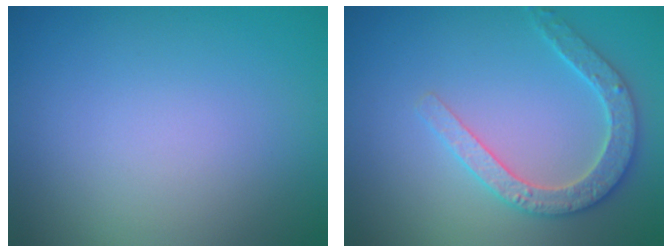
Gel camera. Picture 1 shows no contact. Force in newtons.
{"total": 3.3, "press": 3.2, "slide": 0.8}